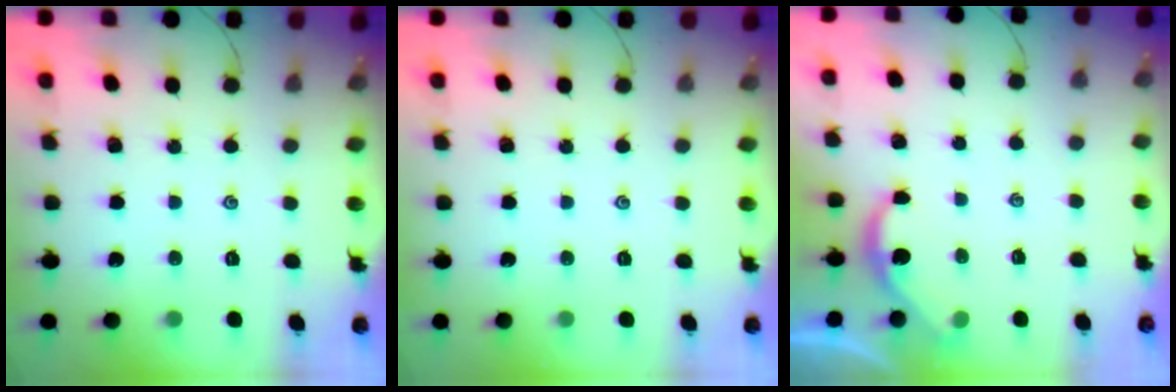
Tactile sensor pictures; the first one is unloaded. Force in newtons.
{"total": 0.0}
{"total": 2.4, "press": 2.3, "slide": 0.3}